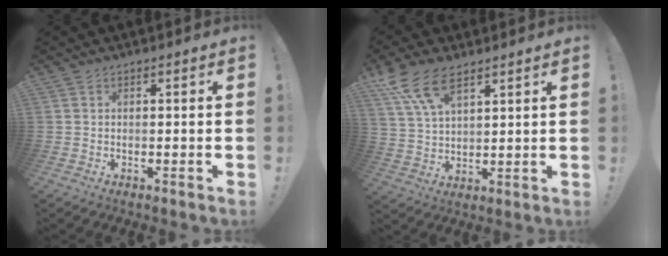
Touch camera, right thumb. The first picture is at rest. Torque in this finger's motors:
{"motor_torque": [-1.09, 1.50, 0.85, 0.79, 0.35]}